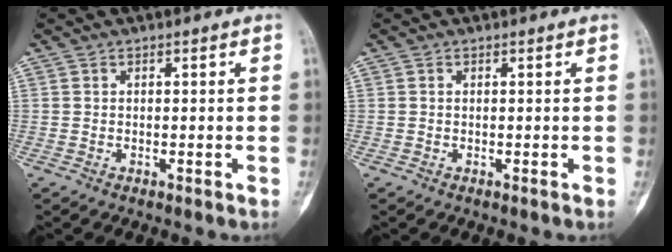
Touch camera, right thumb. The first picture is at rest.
{"total": 0.0}